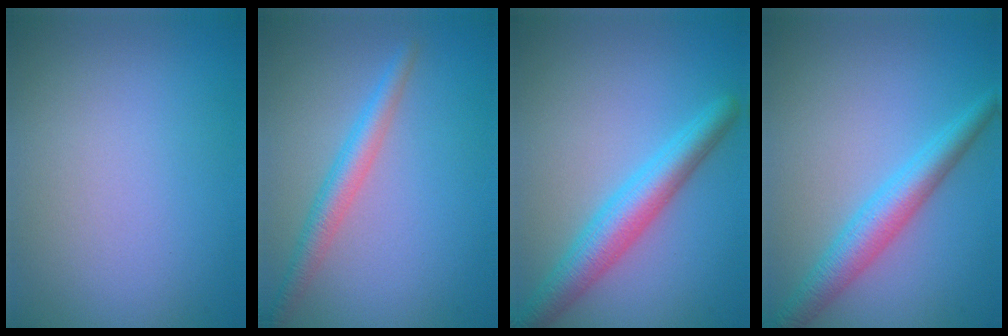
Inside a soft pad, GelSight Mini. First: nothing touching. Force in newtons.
{"total": 2.9, "press": 2.9, "slide": 0.2}
{"total": 4.7, "press": 4.7, "slide": 0.1}
{"total": 4.1, "press": 4.1, "slide": 0.1}